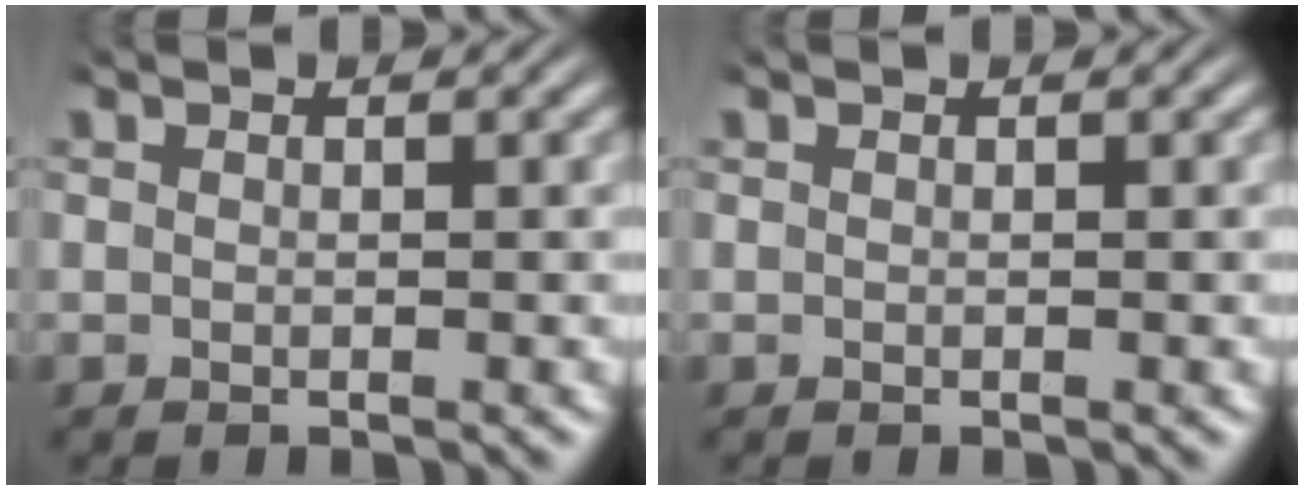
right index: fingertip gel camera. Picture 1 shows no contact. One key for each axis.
{"total": 0.0}